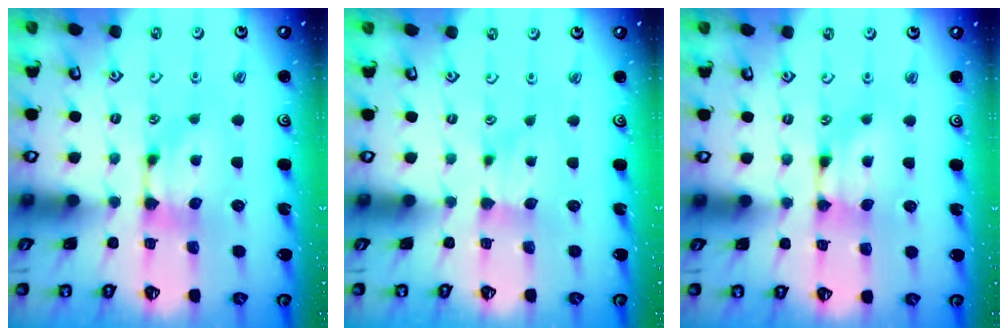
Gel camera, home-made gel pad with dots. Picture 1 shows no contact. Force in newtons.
{"total": 1.4, "press": 1.3, "slide": 0.5}
{"total": 1.7, "press": 1.7, "slide": 0.2}